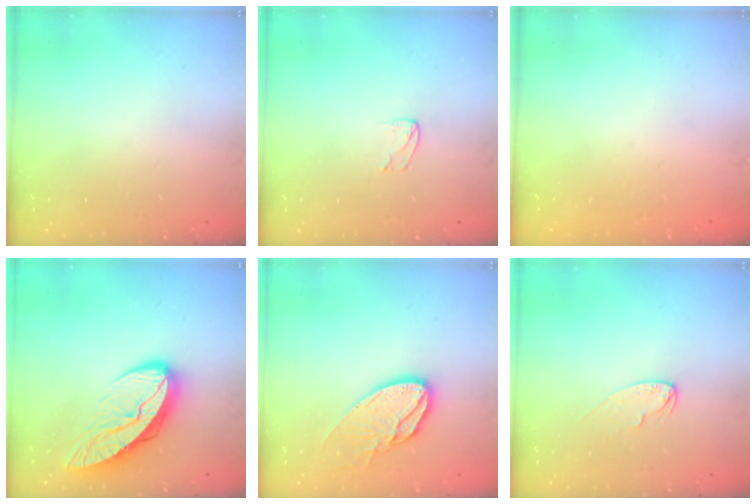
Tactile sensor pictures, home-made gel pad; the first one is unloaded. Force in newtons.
{"total": 3.2, "press": 3.2, "slide": 0.2}
{"total": 0.0}
{"total": 12.5, "press": 12.5, "slide": 1.2}
{"total": 12.9, "press": 12.9, "slide": 1.0}
{"total": 5.1, "press": 5.1, "slide": 0.4}